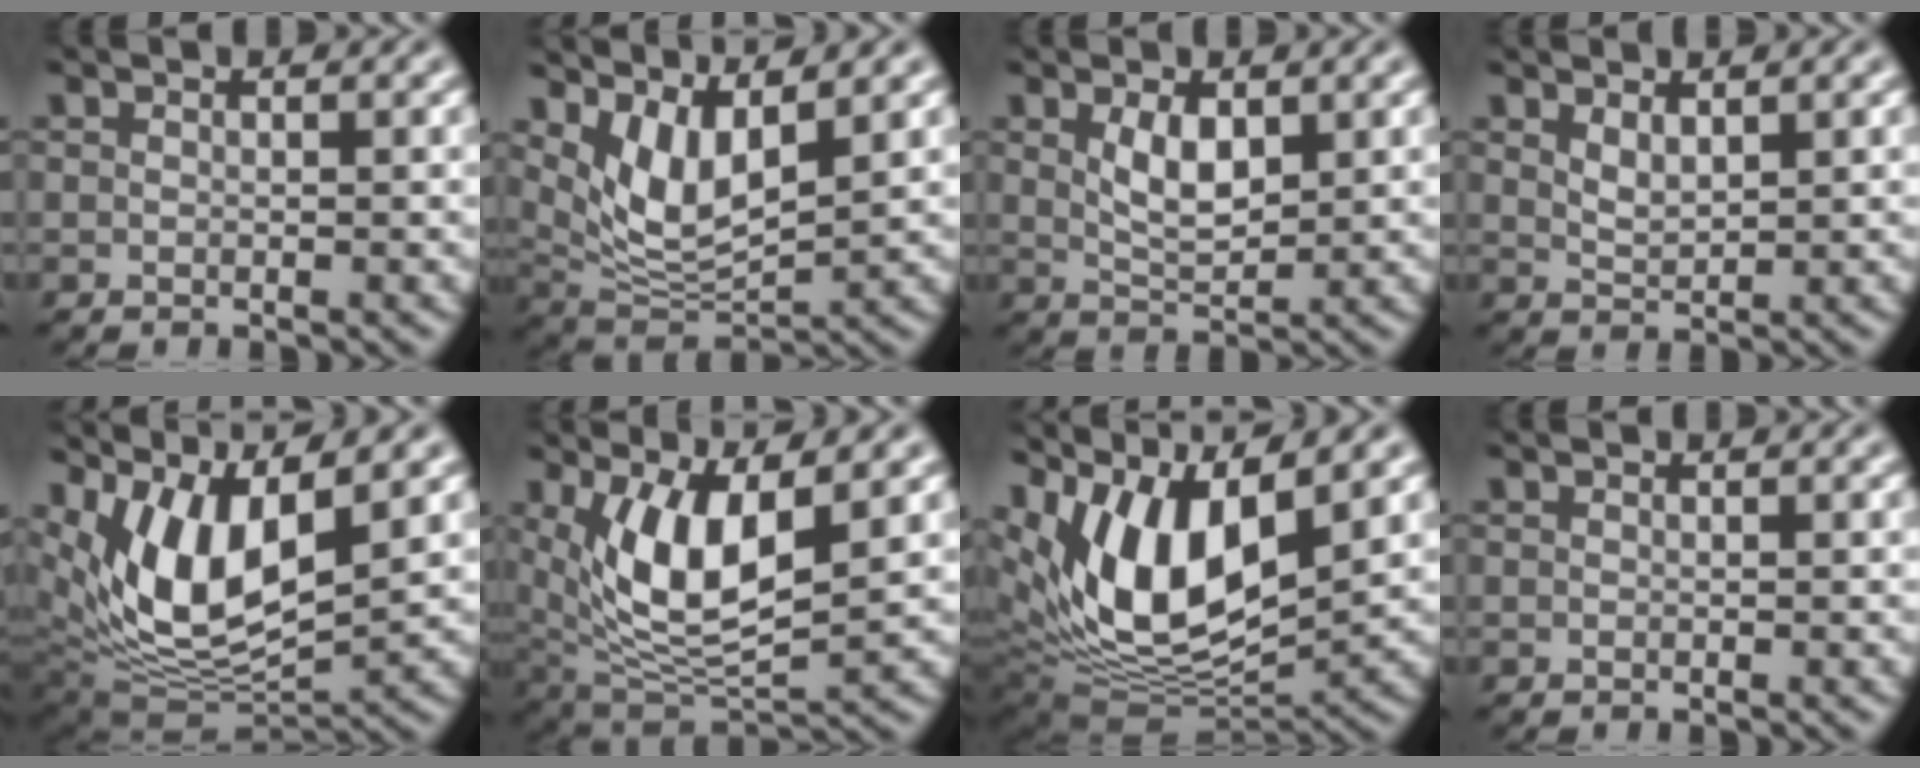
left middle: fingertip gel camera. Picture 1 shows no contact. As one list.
[{"total": 5.3, "force": [2.7, 2.2, 4.0], "torque": [-0.087, -0.017, 0.059]}, {"total": 2.9, "force": [1.1, 1.3, 2.4], "torque": [-0.052, -0.003, 0.025]}, {"total": 1.6, "force": [1.1, 0.6, 1.0], "torque": [-0.023, -0.004, 0.025]}, {"total": 9.5, "force": [4.1, 3.8, 7.7], "torque": [-0.161, -0.009, 0.083]}, {"total": 7.8, "force": [2.0, 3.2, 6.9], "torque": [-0.145, -0.018, 0.043]}, {"total": 12.3, "force": [5.2, 5.7, 9.6], "torque": [-0.189, 0.000, 0.100]}, {"total": 0.0}]